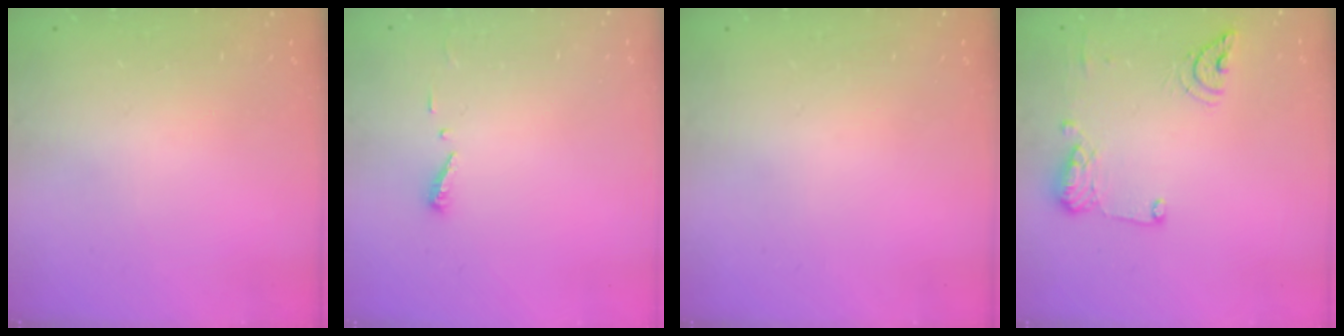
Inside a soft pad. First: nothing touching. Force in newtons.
{"total": 3.7, "press": 3.7, "slide": 0.2}
{"total": 0.0}
{"total": 11.2, "press": 11.1, "slide": 1.5}